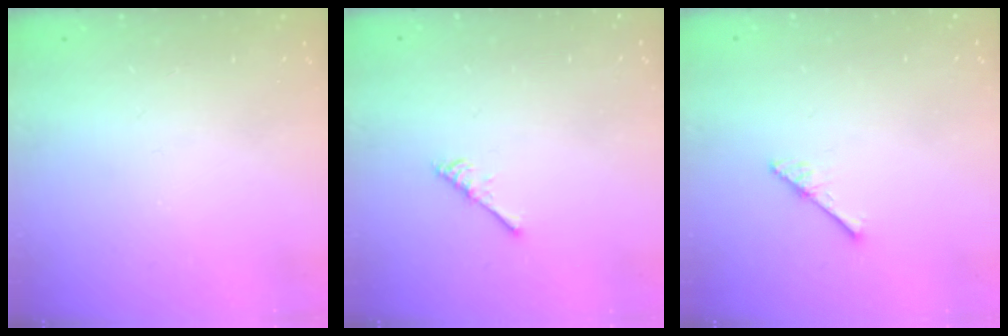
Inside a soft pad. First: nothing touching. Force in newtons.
{"total": 2.9, "press": 2.9, "slide": 0.5}
{"total": 3.0, "press": 3.0, "slide": 0.3}